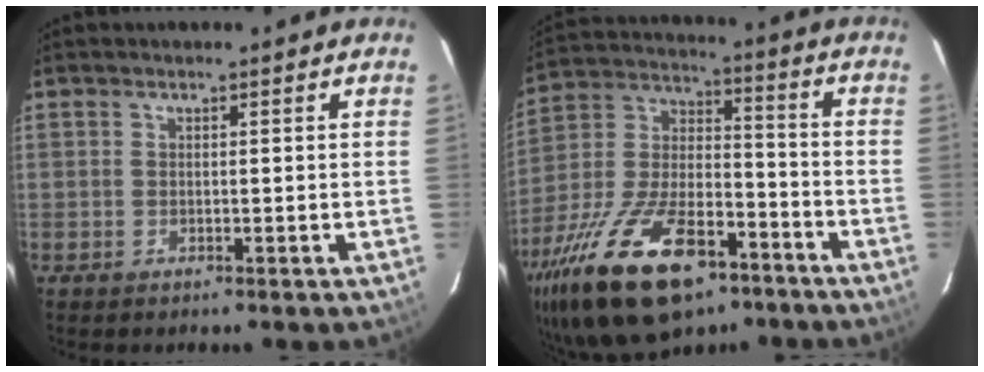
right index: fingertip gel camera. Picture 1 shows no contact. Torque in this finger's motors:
{"motor_torque": [1.51, -0.63, 1.01, 0.21]}